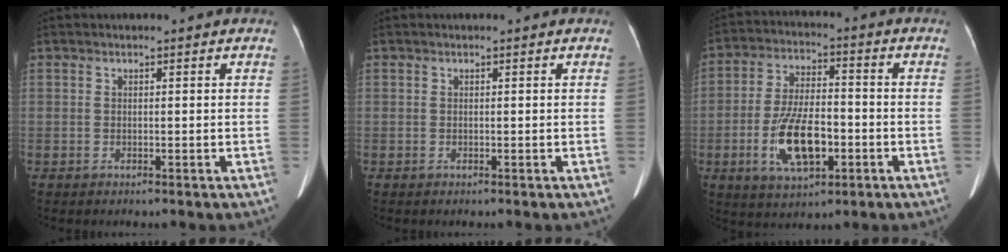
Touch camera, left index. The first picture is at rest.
{"total": 0.0}
{"total": 11.4, "force": [-3.6, 4.7, 9.7], "torque": [-0.195, 0.002, -0.061]}